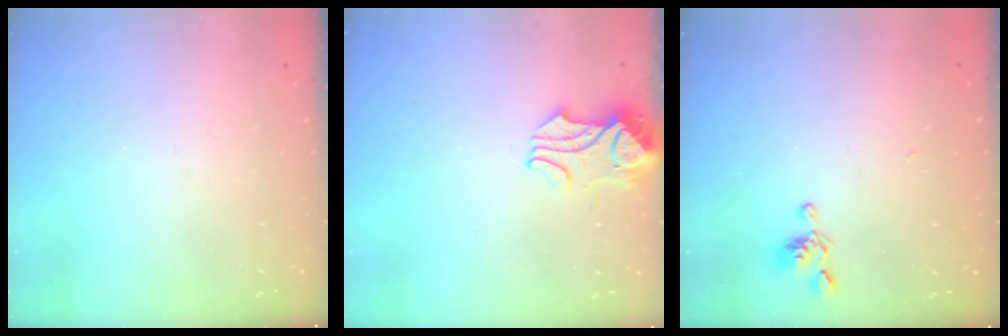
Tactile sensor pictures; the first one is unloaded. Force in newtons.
{"total": 2.2, "press": 2.1, "slide": 0.6}
{"total": 6.5, "press": 6.5, "slide": 0.4}